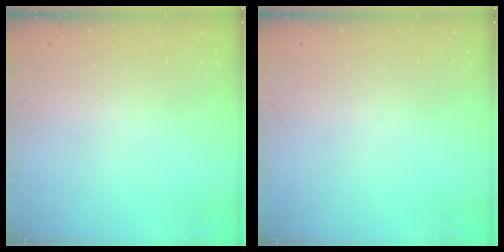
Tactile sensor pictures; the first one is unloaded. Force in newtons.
{"total": 0.0}